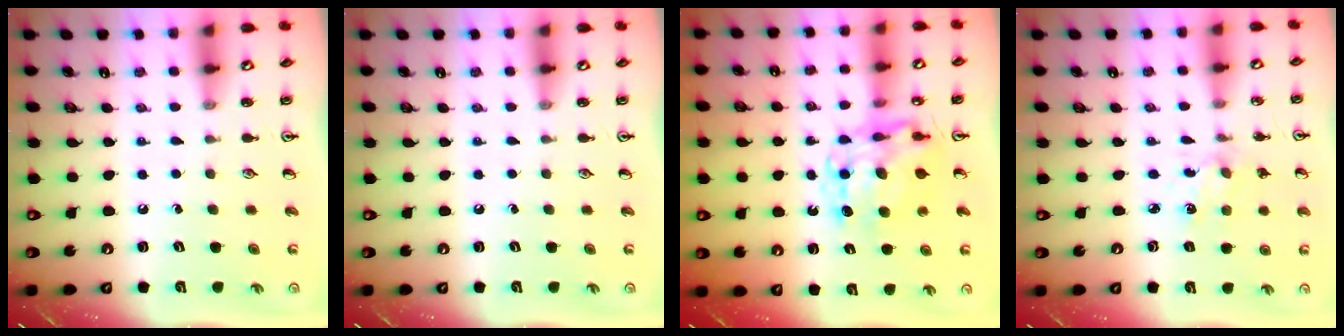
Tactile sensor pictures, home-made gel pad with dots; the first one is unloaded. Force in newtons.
{"total": 0.0}
{"total": 9.6, "press": 9.6, "slide": 0.9}
{"total": 2.2, "press": 2.2, "slide": 0.5}